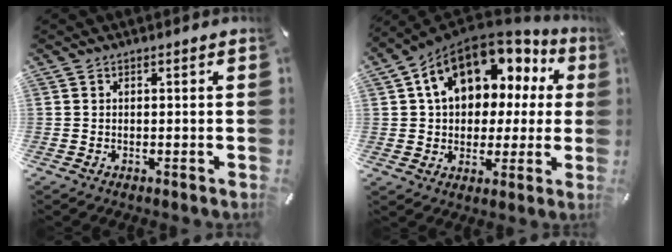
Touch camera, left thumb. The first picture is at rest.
{"total": 15.4, "force": [6.3, 11.1, 8.7], "torque": [-0.142, -0.032, 0.117]}